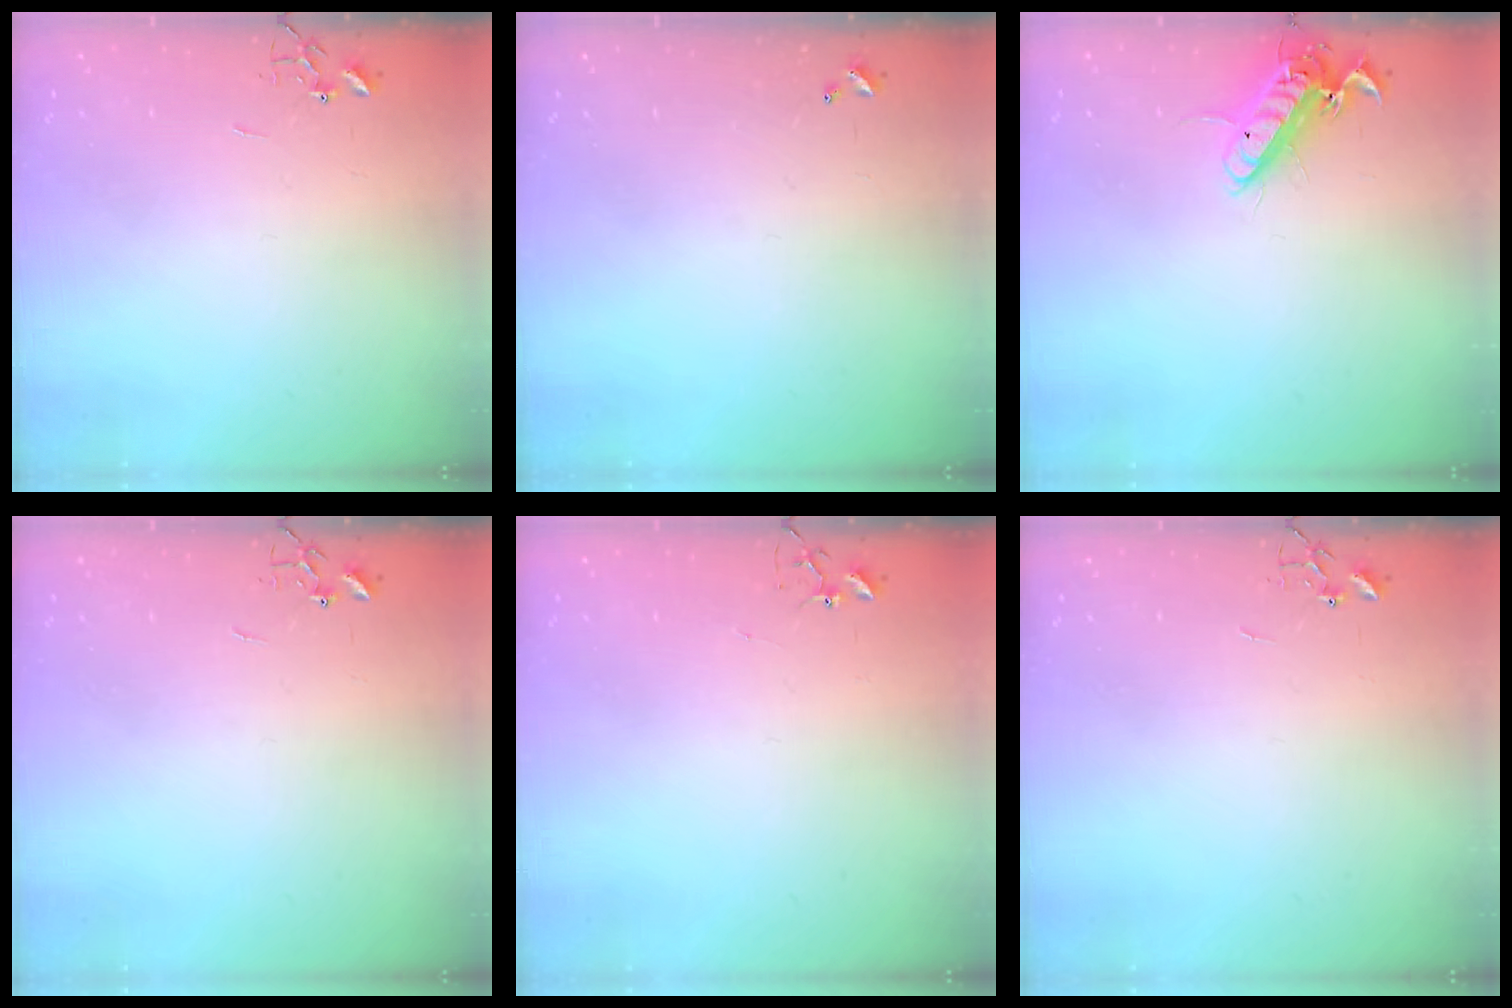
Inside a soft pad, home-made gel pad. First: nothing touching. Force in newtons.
{"total": 0.0}
{"total": 13.0, "press": 12.8, "slide": 2.2}
{"total": 0.0}
{"total": 2.9, "press": 2.9, "slide": 0.2}
{"total": 0.0}